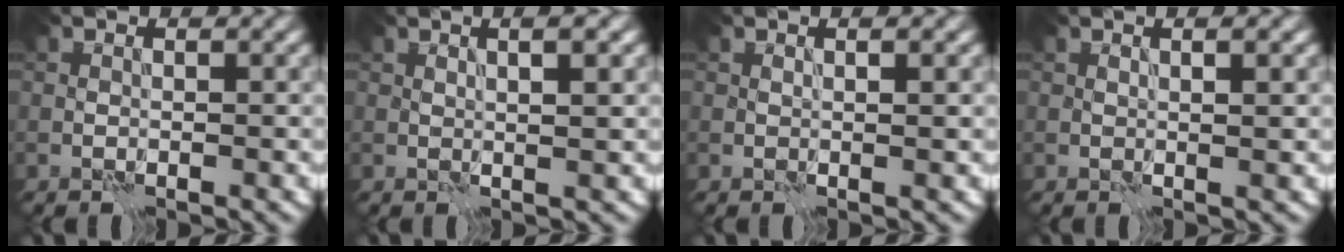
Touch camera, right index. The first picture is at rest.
{"total": 3.8, "force": [1.8, 1.4, 3.1], "torque": [-0.022, 0.020, 0.005]}
{"total": 1.6, "force": [0.7, 0.5, 1.3], "torque": [-0.016, 0.001, 0.005]}
{"total": 2.3, "force": [1.0, 0.7, 1.9], "torque": [-0.019, 0.006, 0.004]}